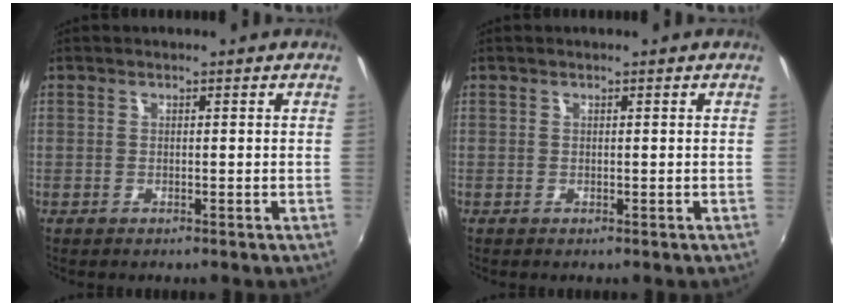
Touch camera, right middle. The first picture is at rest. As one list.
[{"total": 0.0}]